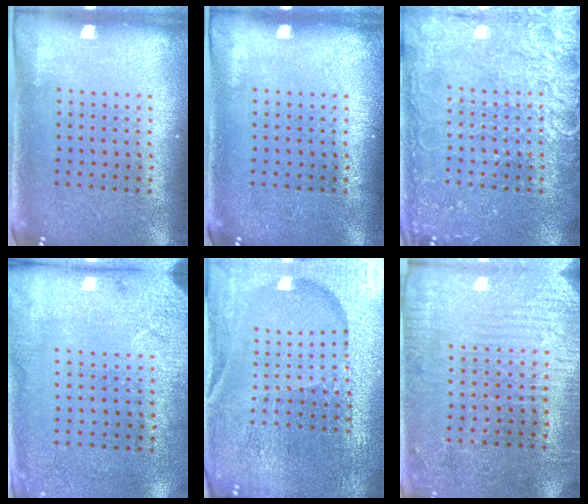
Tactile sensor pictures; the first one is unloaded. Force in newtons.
{"total": 0.0}
{"total": 5.4, "press": 5.4, "slide": 0.7}
{"total": 2.7, "press": 2.2, "slide": 1.6}
{"total": 5.5, "press": 5.0, "slide": 2.3}
{"total": 3.0, "press": 2.9, "slide": 0.7}